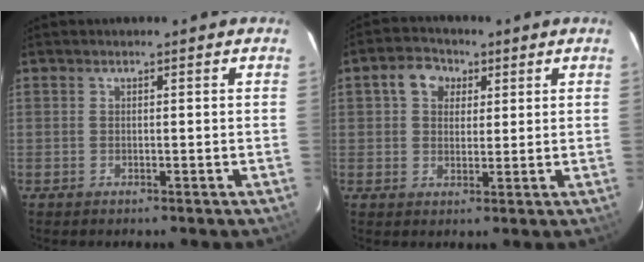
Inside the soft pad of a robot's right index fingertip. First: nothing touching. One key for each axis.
{"total": 5.6, "fx": 2.2, "fy": 4.4, "fz": 2.6, "tx": -0.043, "ty": 0.021, "tz": 0.037}